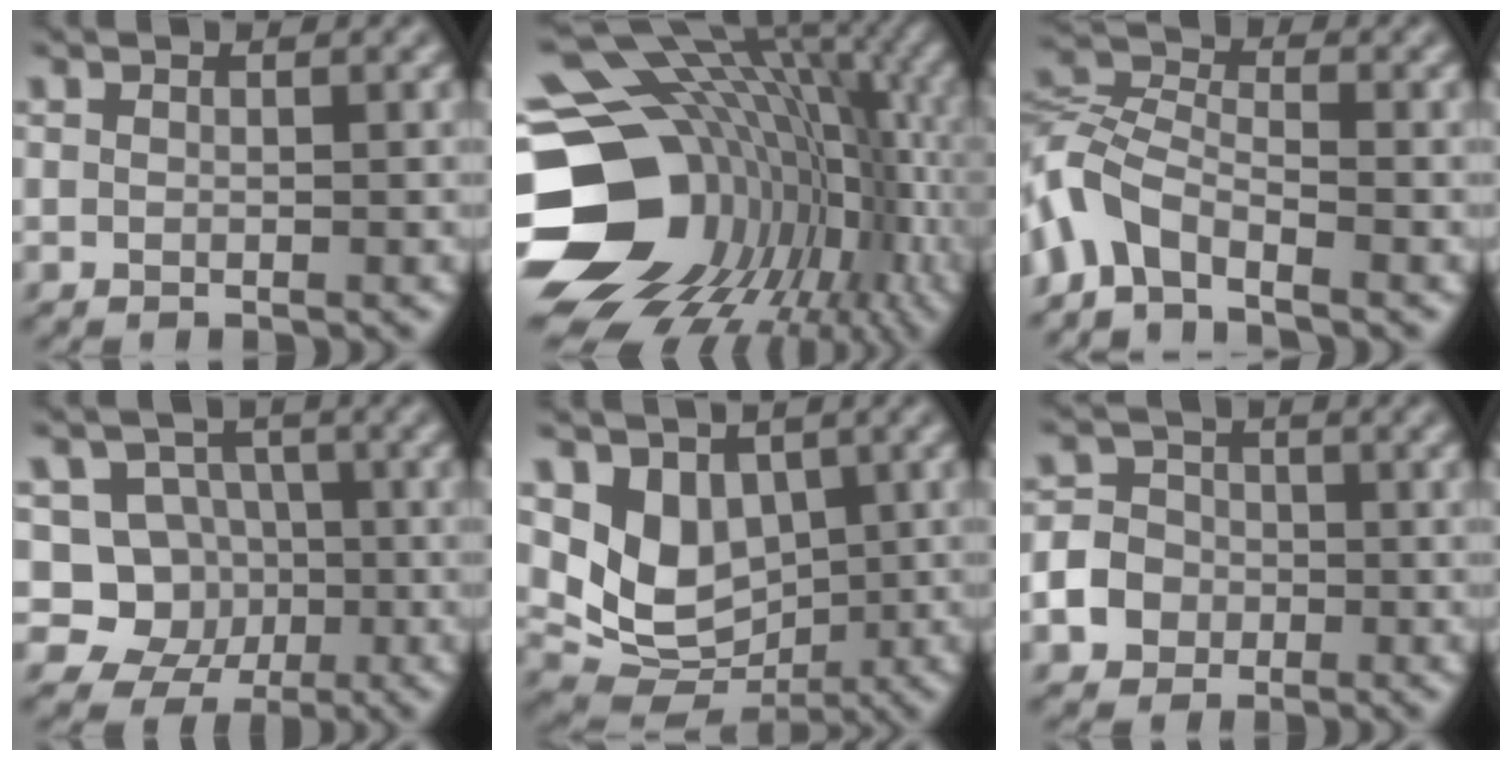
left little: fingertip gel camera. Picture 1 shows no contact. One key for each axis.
{"total": 21.1, "fx": -3.7, "fy": 16.9, "fz": 12.1, "tx": -0.200, "ty": -0.009, "tz": -0.064}
{"total": 5.2, "fx": -3.5, "fy": 2.3, "fz": 3.1, "tx": -0.064, "ty": 0.003, "tz": -0.087}
{"total": 6.1, "fx": -0.5, "fy": 5.7, "fz": 2.0, "tx": -0.012, "ty": 0.004, "tz": -0.039}
{"total": 6.1, "fx": 1.4, "fy": 4.6, "fz": 3.6, "tx": -0.067, "ty": -0.021, "tz": 0.027}
{"total": 4.8, "fx": -1.8, "fy": 4.2, "fz": 1.5, "tx": -0.017, "ty": -0.002, "tz": -0.050}